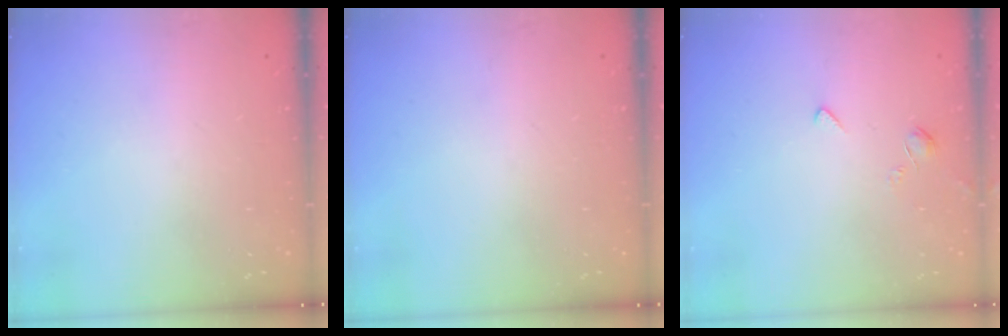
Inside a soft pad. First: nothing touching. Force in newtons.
{"total": 0.0}
{"total": 2.0, "press": 2.0, "slide": 0.5}